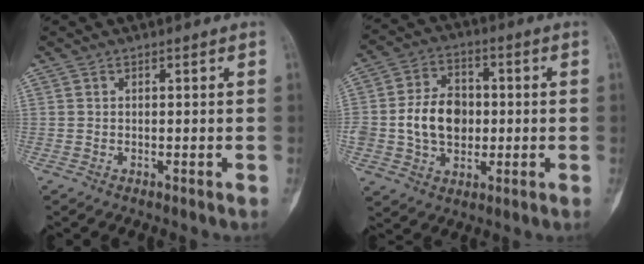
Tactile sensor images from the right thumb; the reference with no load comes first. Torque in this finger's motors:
{"motor_torque": [0.39, 0.72, 0.96, -0.26, 0.15]}